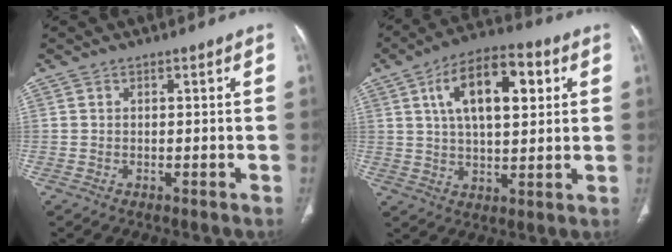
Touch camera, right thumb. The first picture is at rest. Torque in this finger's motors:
{"motor_torque": [-0.71, 3.08, 1.69, 0.07, 0.43]}